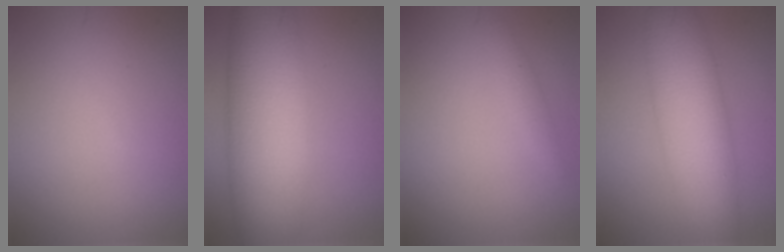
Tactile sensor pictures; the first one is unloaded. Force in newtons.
{"total": 13.2, "press": 13.2, "slide": 0.7}
{"total": 1.1, "press": 1.1, "slide": 0.1}
{"total": 8.3, "press": 8.2, "slide": 0.4}